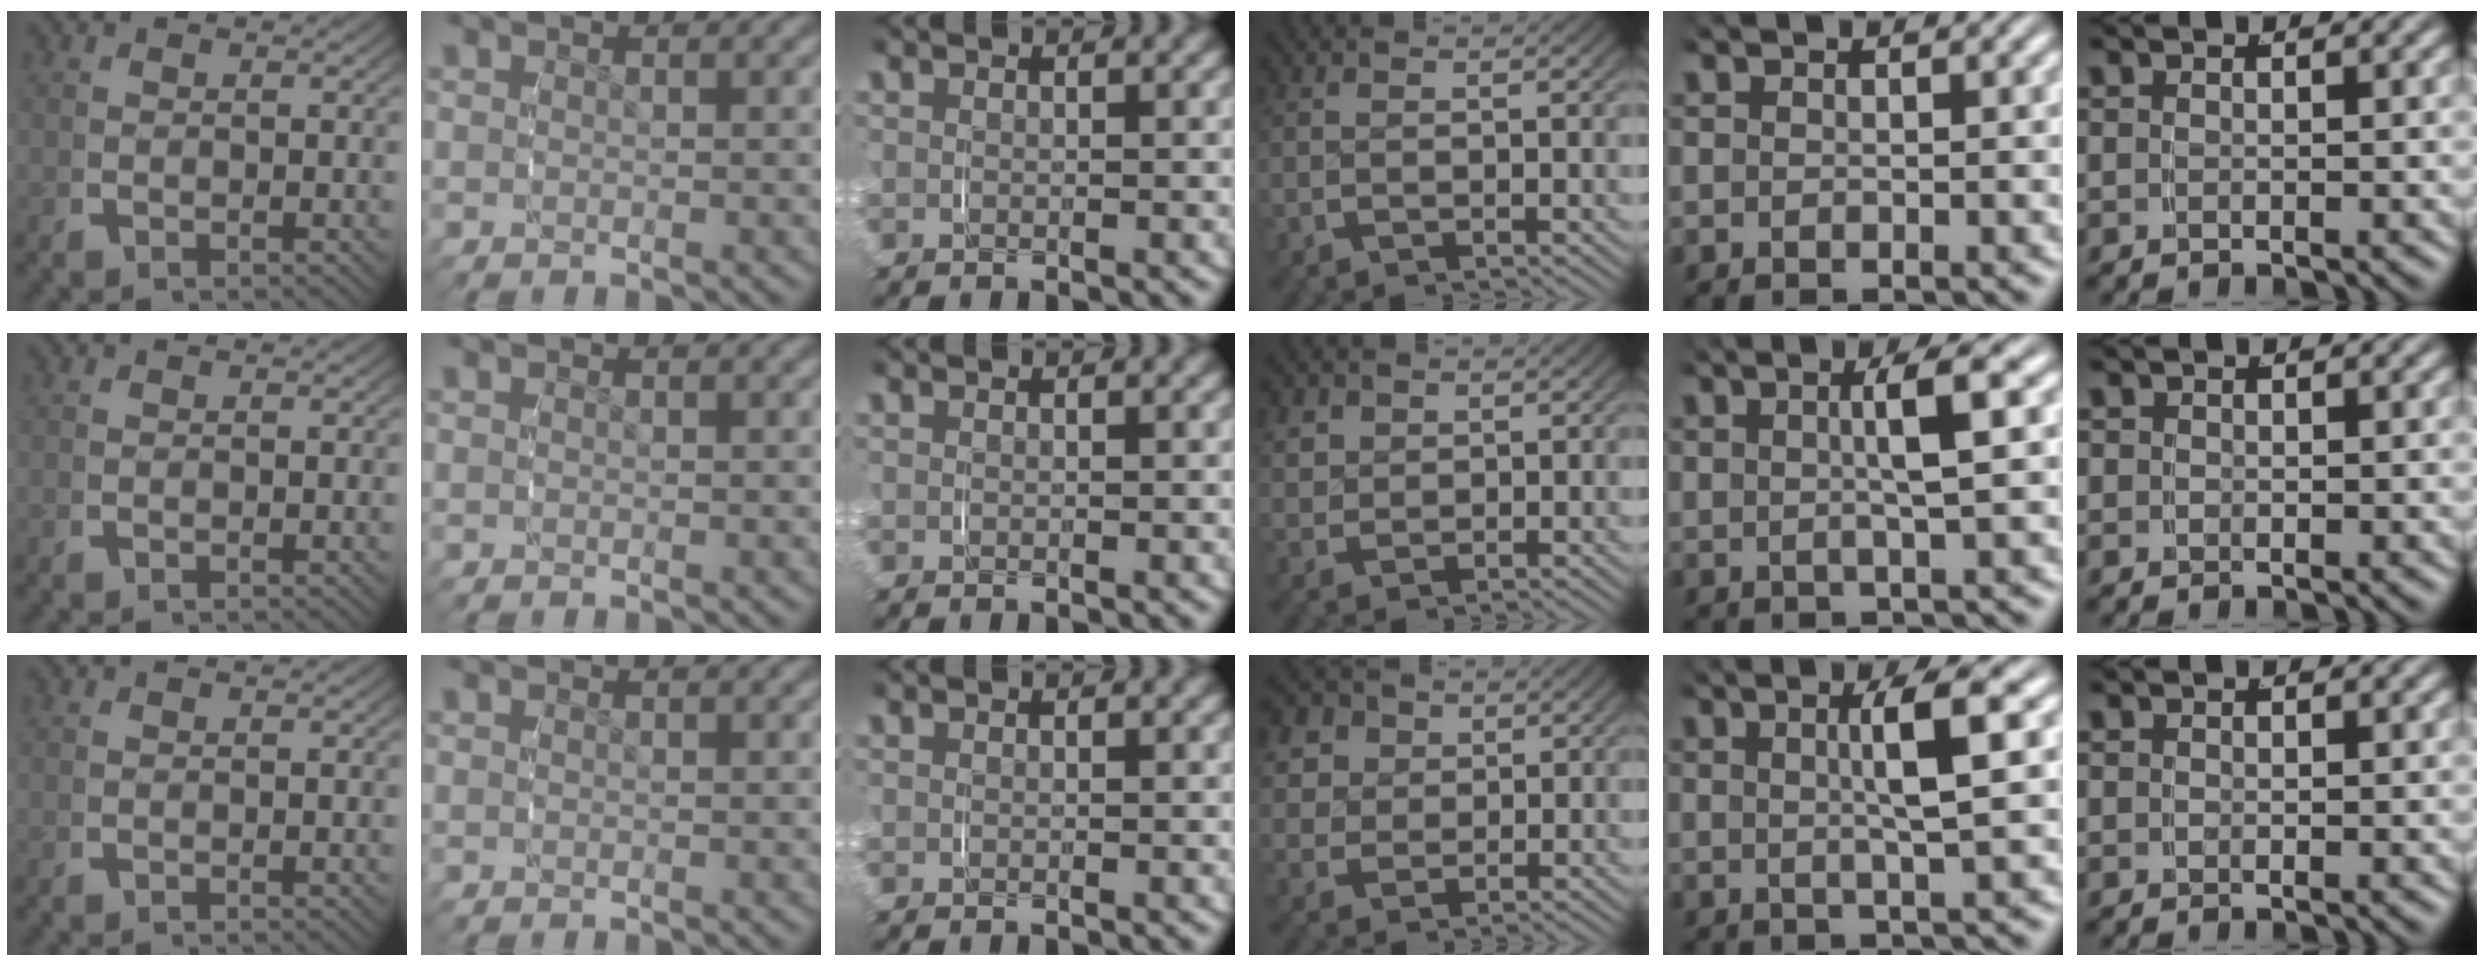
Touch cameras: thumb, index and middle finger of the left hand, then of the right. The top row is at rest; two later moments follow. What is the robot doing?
{"motion": "grasp_and_lifting", "object": "paper towel"}